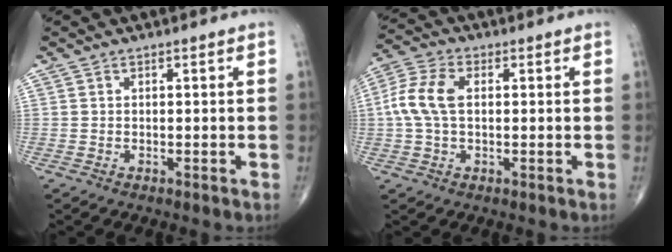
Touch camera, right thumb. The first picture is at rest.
{"total": 8.1, "force": [0.7, 4.9, 6.5], "torque": [-0.152, 0.020, 0.009]}